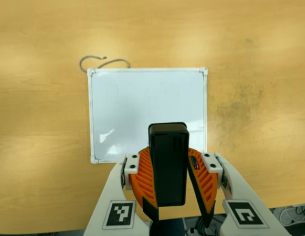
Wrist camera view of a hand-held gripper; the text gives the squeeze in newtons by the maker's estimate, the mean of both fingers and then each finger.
{"total": 8.8, "left": 9.3, "right": 8.3}